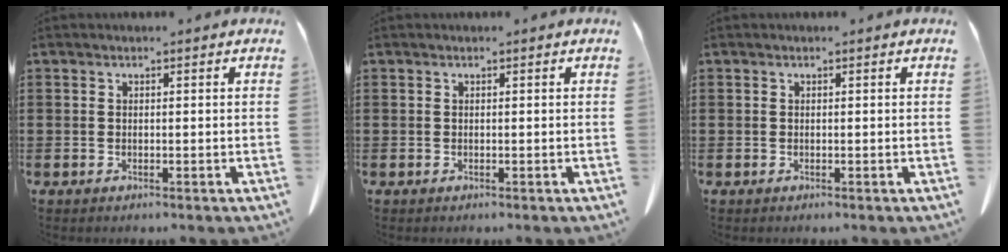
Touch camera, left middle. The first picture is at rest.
{"total": 0.0}
{"total": 0.0}